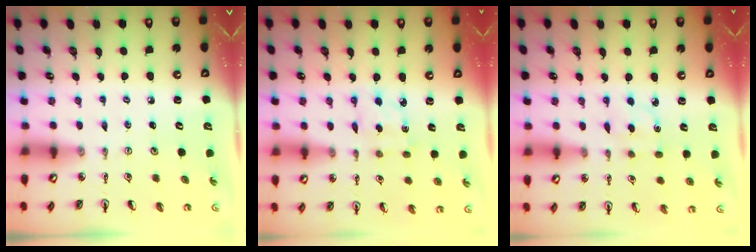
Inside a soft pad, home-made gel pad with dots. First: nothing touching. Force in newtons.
{"total": 2.0, "press": 2.0, "slide": 0.2}
{"total": 2.3, "press": 2.1, "slide": 0.8}